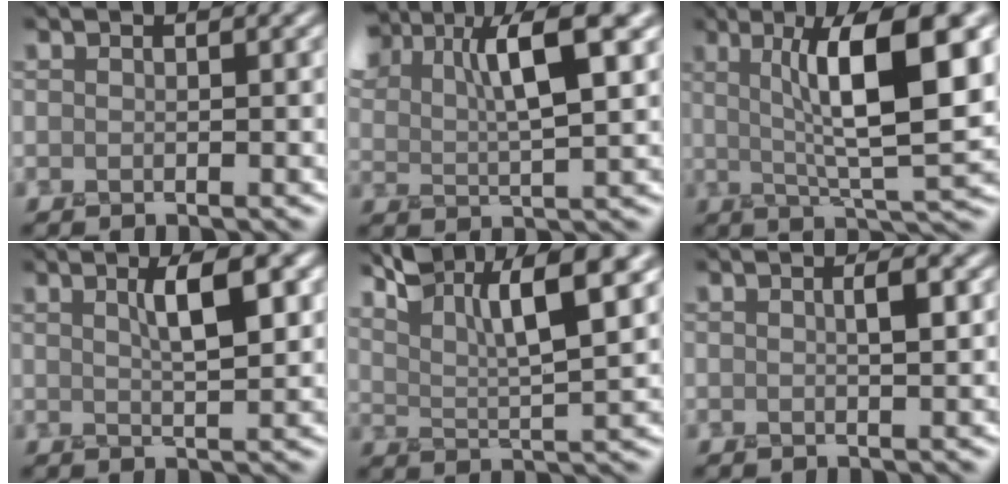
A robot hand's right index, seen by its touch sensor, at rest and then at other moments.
{"total": 7.6, "force": [4.5, 2.7, 5.5], "torque": [-0.105, 0.018, 0.081]}
{"total": 10.2, "force": [2.5, 2.2, 9.6], "torque": [-0.128, 0.005, 0.044]}
{"total": 4.1, "force": [1.6, 1.0, 3.7], "torque": [-0.045, 0.012, 0.021]}
{"total": 8.6, "force": [6.2, 1.6, 5.7], "torque": [-0.093, 0.021, 0.107]}
{"total": 1.5, "force": [0.4, 0.1, 1.4], "torque": [-0.023, 0.006, 0.005]}